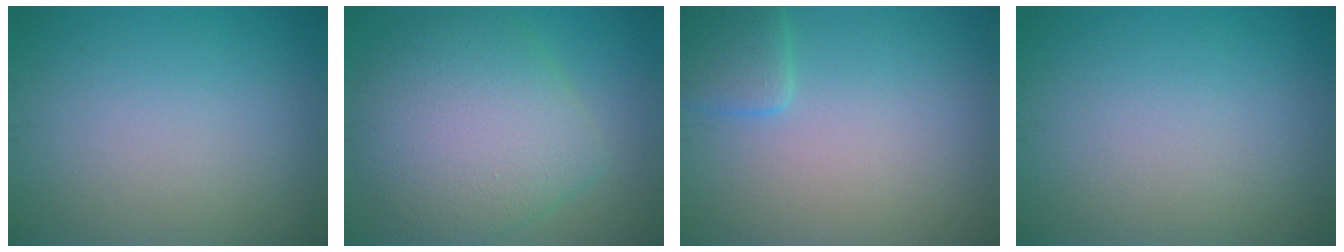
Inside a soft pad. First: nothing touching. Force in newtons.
{"total": 8.4, "press": 8.4, "slide": 0.5}
{"total": 2.4, "press": 2.4, "slide": 0.3}
{"total": 0.0}